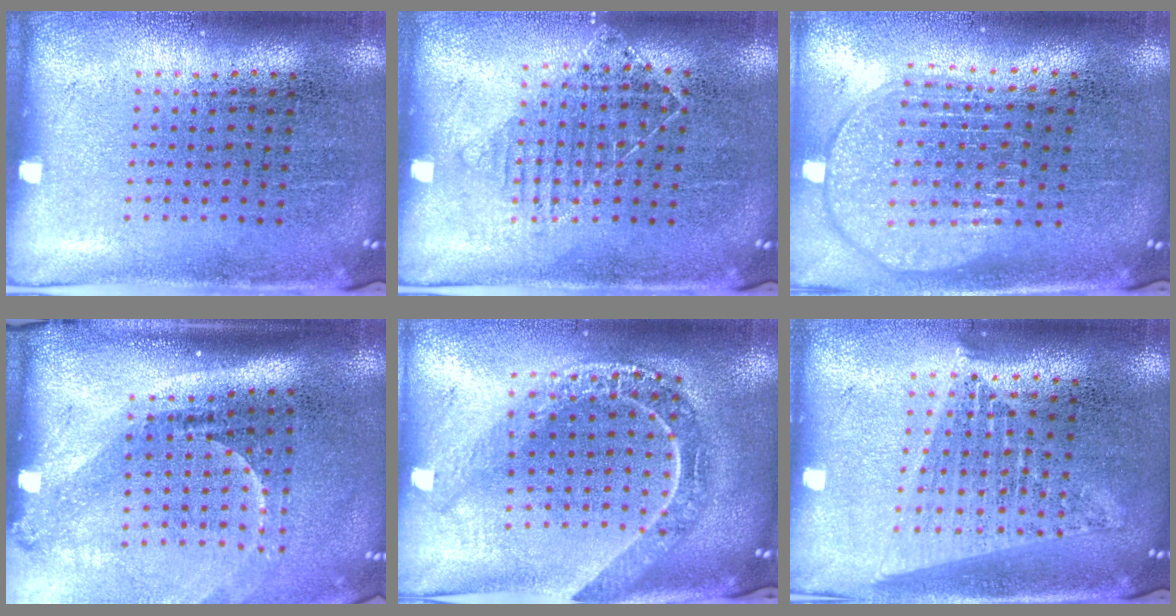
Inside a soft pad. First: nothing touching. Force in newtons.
{"total": 1.1, "press": 1.0, "slide": 0.4}
{"total": 1.9, "press": 1.6, "slide": 1.0}
{"total": 2.2, "press": 1.5, "slide": 1.6}
{"total": 2.1, "press": 1.8, "slide": 1.1}
{"total": 1.7, "press": 1.6, "slide": 0.7}